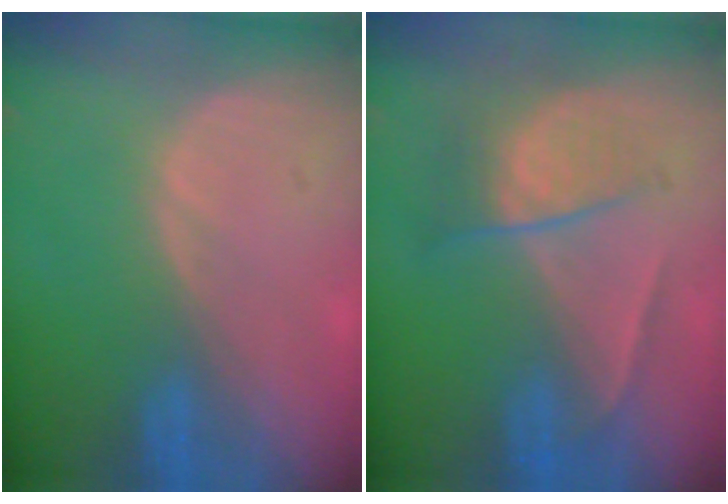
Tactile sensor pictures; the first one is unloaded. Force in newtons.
{"total": 6.7, "press": 5.8, "slide": 3.3}